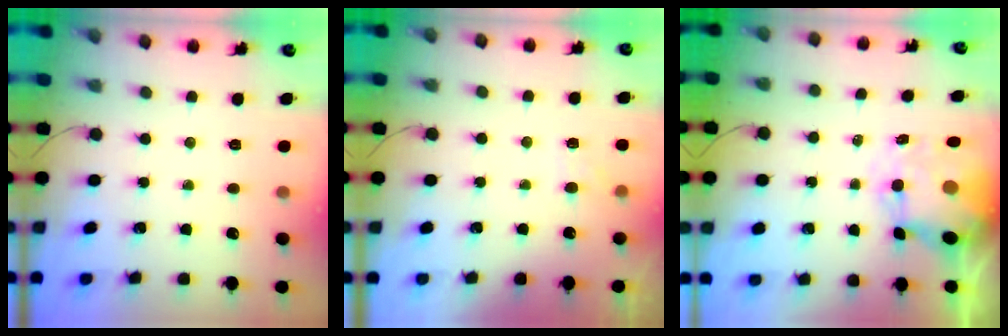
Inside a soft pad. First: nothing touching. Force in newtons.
{"total": 4.8, "press": 4.6, "slide": 1.2}
{"total": 8.5, "press": 8.2, "slide": 2.2}